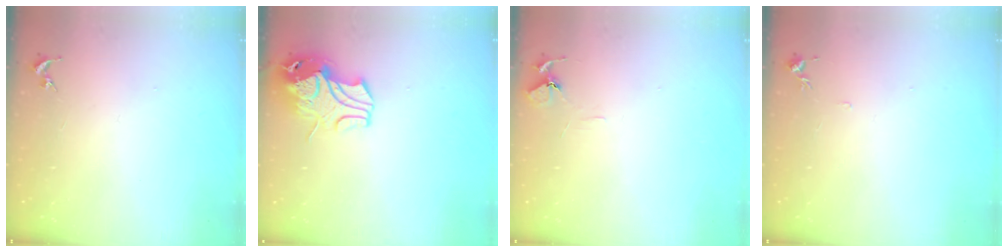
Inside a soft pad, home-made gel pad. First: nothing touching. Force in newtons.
{"total": 12.1, "press": 12.0, "slide": 1.8}
{"total": 5.8, "press": 5.8, "slide": 0.6}
{"total": 4.3, "press": 4.2, "slide": 0.6}